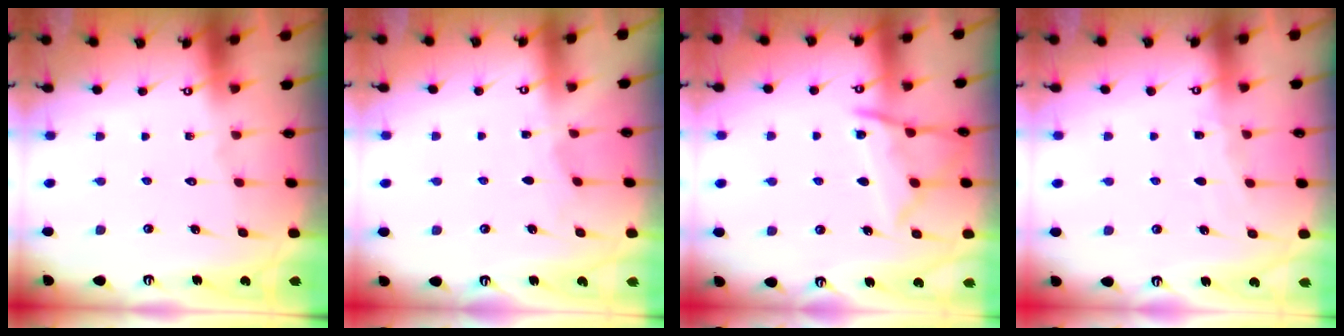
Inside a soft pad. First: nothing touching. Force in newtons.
{"total": 2.7, "press": 2.7, "slide": 0.2}
{"total": 10.2, "press": 10.2, "slide": 0.6}
{"total": 3.0, "press": 3.0, "slide": 0.4}